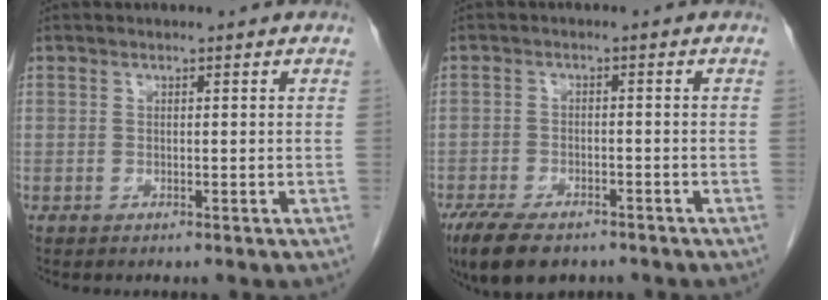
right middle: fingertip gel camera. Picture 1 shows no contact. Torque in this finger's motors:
{"motor_torque": [1.05, -0.90, 0.16, 0.09]}